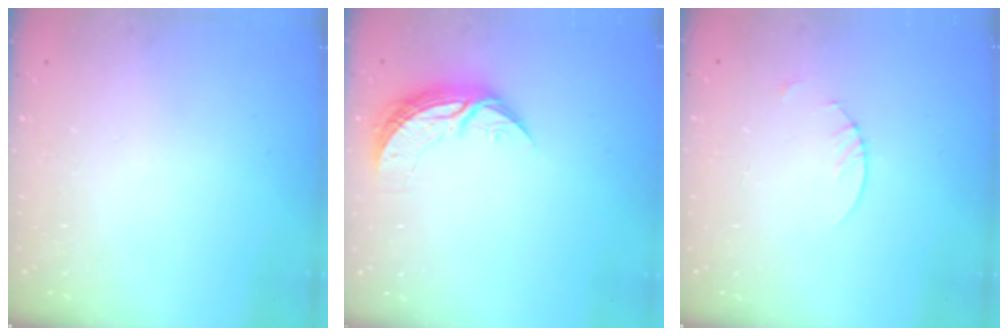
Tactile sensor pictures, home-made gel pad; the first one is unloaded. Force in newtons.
{"total": 8.4, "press": 8.4, "slide": 0.6}
{"total": 1.8, "press": 1.8, "slide": 0.2}